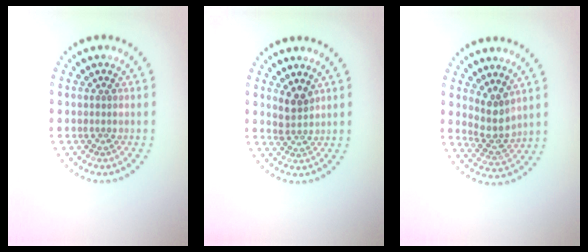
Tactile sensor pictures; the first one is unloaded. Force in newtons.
{"total": 2.0, "press": 1.6, "slide": 1.2}
{"total": 2.9, "press": 2.4, "slide": 1.7}